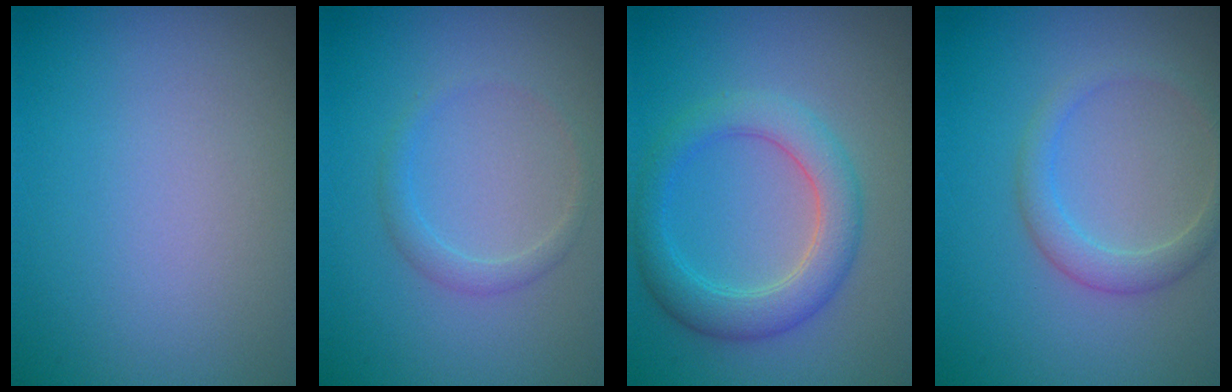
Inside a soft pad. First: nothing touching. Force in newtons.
{"total": 1.4, "press": 1.4, "slide": 0.1}
{"total": 4.3, "press": 4.2, "slide": 0.1}
{"total": 2.2, "press": 2.2, "slide": 0.1}